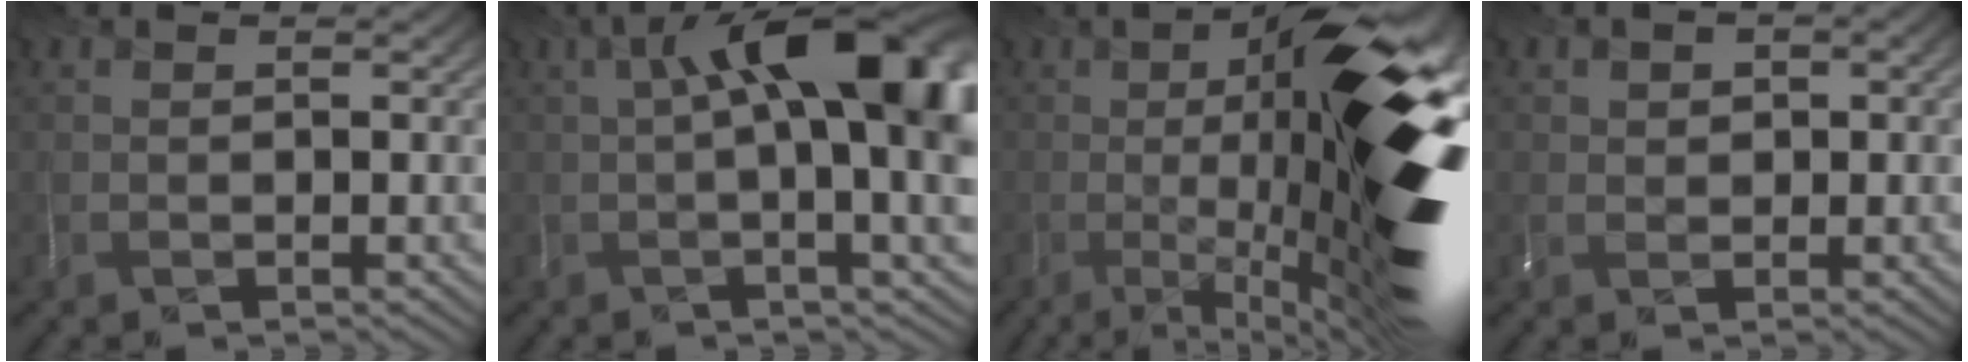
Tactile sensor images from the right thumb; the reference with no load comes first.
{"total": 15.1, "force": [2.6, 5.0, 14.0], "torque": [-0.184, 0.018, 0.045]}
{"total": 19.1, "force": [-1.3, 5.3, 18.3], "torque": [-0.246, 0.001, -0.010]}
{"total": 1.9, "force": [0.5, 1.5, 1.0], "torque": [-0.005, -0.006, 0.019]}